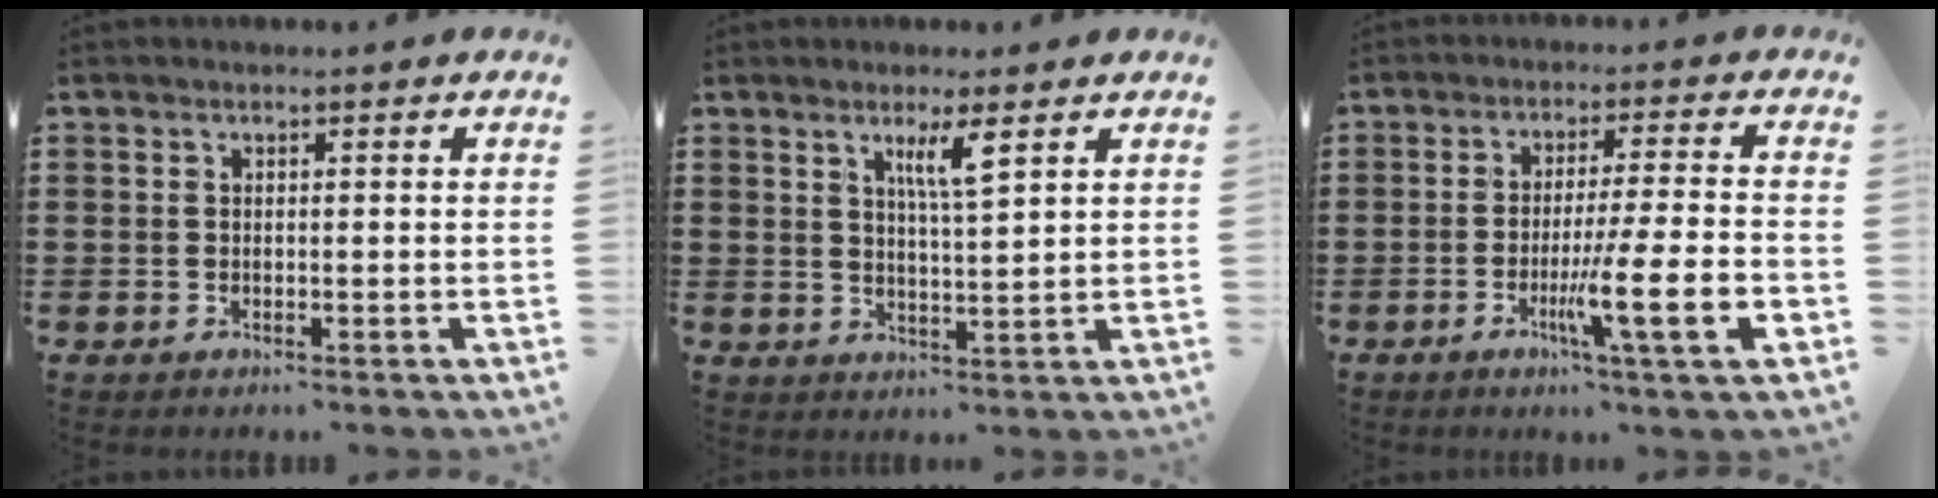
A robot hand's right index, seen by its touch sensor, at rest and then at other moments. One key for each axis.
{"total": 4.3, "fx": 2.4, "fy": 0.4, "fz": 3.5, "tx": -0.068, "ty": -0.002, "tz": 0.038}
{"total": 10.6, "fx": -3.5, "fy": 0.5, "fz": 10.0, "tx": -0.176, "ty": -0.013, "tz": -0.061}